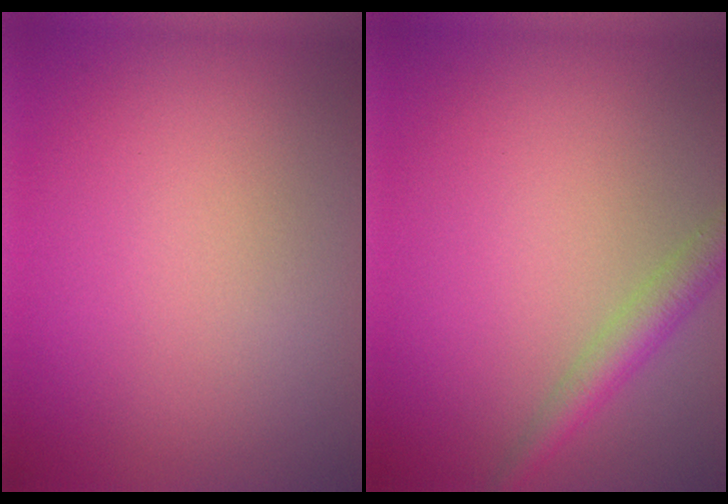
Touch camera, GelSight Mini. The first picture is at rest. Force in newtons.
{"total": 2.8, "press": 2.8, "slide": 0.1}